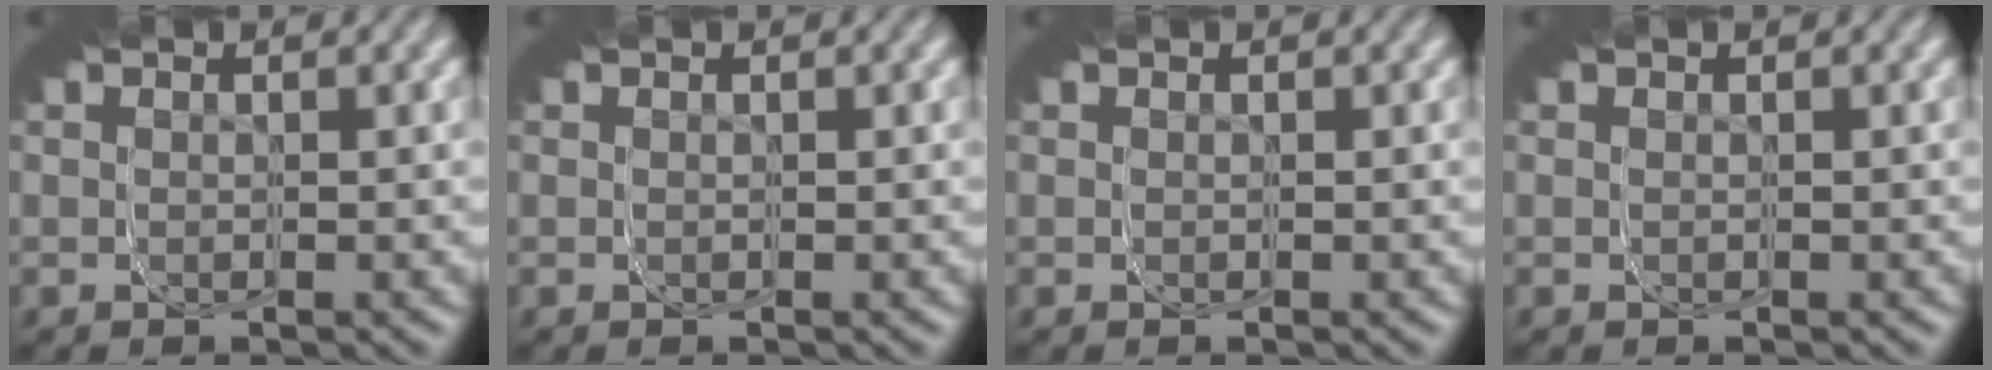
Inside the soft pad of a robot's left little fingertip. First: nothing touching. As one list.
[{"total": 0.0}, {"total": 0.0}, {"total": 0.0}]